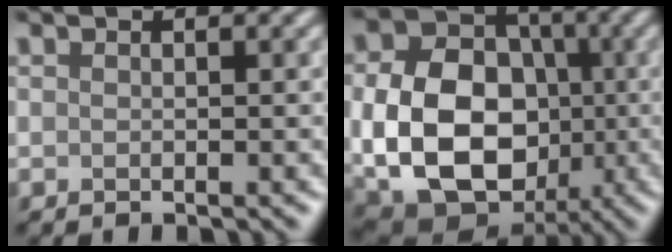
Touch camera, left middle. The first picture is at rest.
{"total": 12.6, "force": [-1.8, 9.5, 8.1], "torque": [-0.148, -0.016, -0.034]}